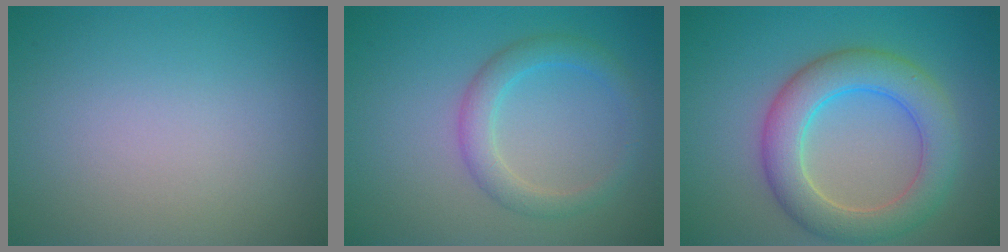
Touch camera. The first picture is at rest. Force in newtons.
{"total": 2.8, "press": 2.8, "slide": 0.1}
{"total": 6.2, "press": 6.2, "slide": 0.3}